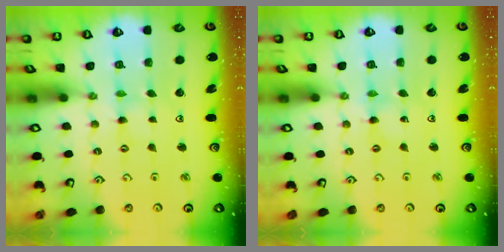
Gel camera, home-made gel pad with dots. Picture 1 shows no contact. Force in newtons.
{"total": 0.0}